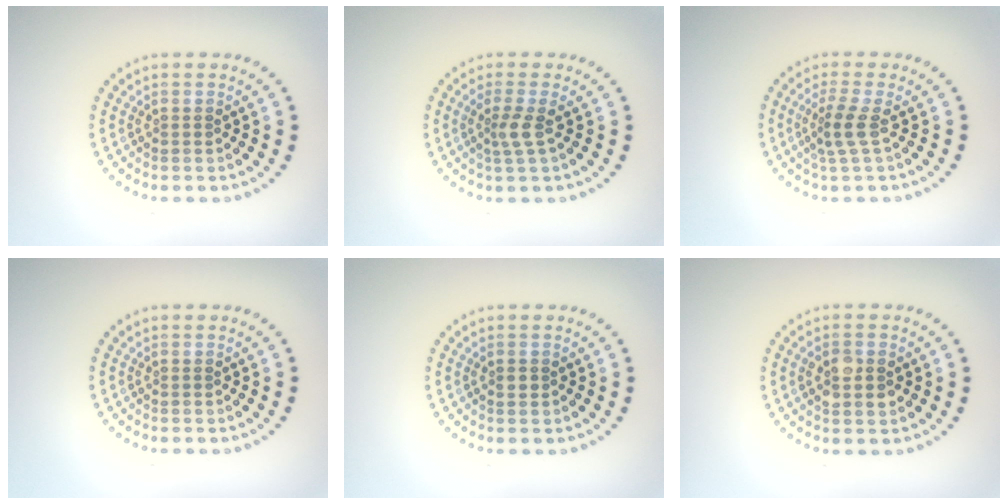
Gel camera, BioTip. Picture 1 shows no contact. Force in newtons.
{"total": 1.9, "press": 1.4, "slide": 1.3}
{"total": 2.3, "press": 1.9, "slide": 1.3}
{"total": 0.0}
{"total": 0.9, "press": 0.9, "slide": 0.1}
{"total": 2.7, "press": 2.7, "slide": 0.2}